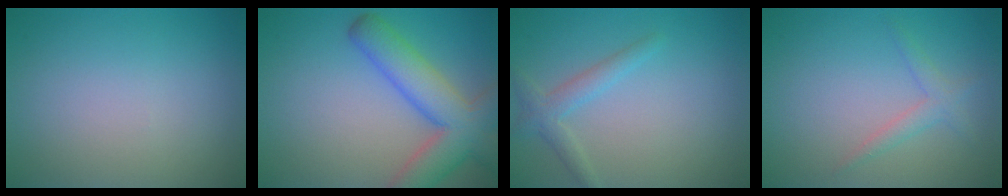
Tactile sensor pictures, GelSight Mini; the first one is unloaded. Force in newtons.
{"total": 7.3, "press": 7.3, "slide": 0.4}
{"total": 2.1, "press": 2.1, "slide": 0.1}
{"total": 1.7, "press": 1.7, "slide": 0.1}